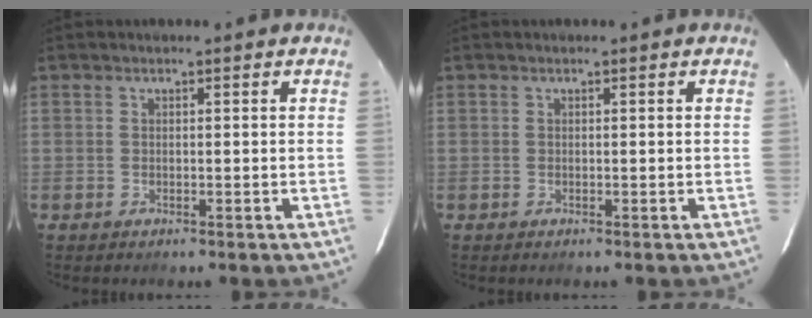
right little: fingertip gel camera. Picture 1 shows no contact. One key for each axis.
{"total": 0.0}